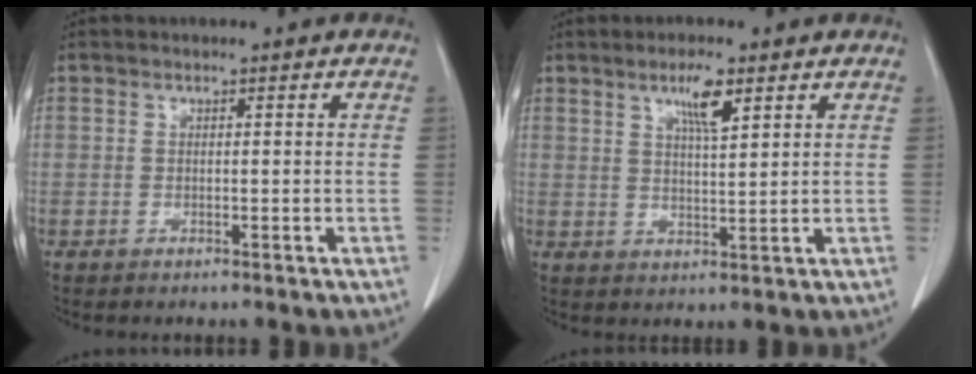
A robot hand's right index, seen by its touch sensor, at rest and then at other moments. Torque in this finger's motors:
{"motor_torque": [0.18, 0.24, 0.10, 0.05]}